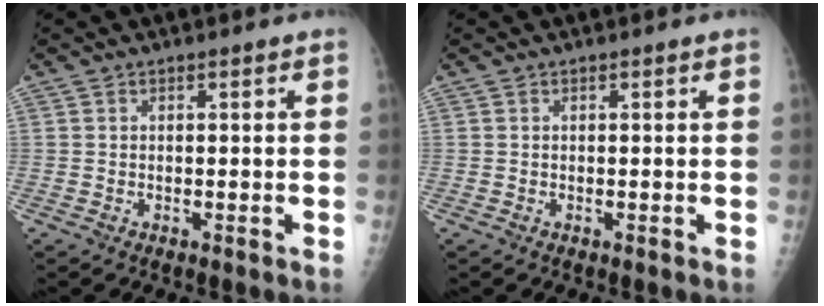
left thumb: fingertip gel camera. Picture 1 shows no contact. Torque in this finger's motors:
{"motor_torque": [0.00, 0.00, 0.00, 0.00, 0.00]}